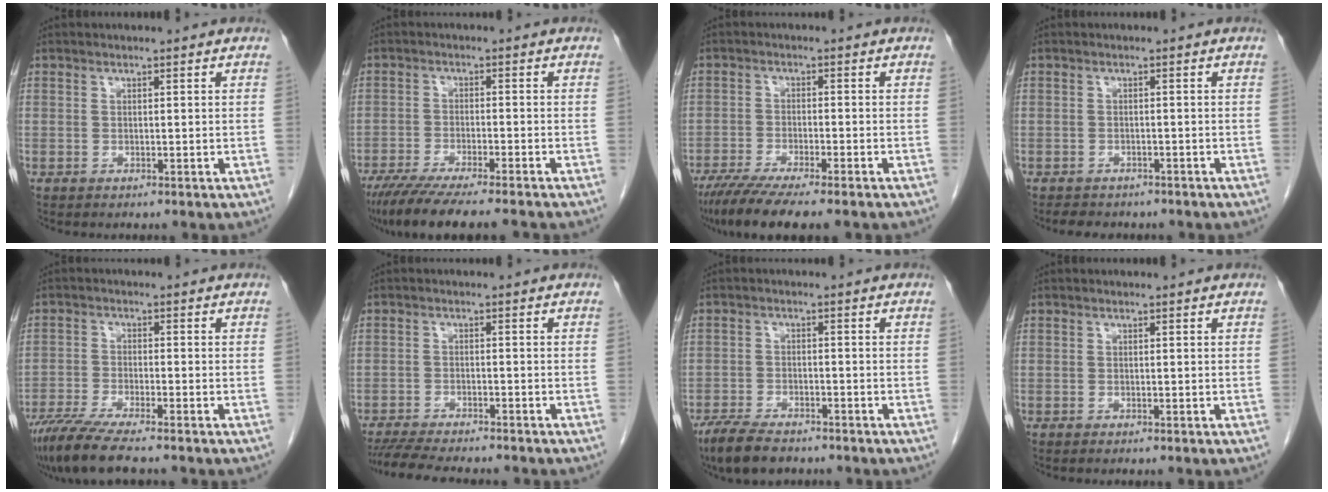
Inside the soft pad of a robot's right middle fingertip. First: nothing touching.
{"total": 12.2, "force": [-10.3, 0.3, 6.5], "torque": [-0.092, -0.032, -0.161]}
{"total": 9.6, "force": [-7.7, 0.4, 5.8], "torque": [-0.090, -0.023, -0.123]}
{"total": 4.9, "force": [-4.1, 2.2, 1.4], "torque": [-0.025, -0.002, -0.051]}
{"total": 8.5, "force": [-7.1, -0.1, 4.7], "torque": [-0.078, -0.026, -0.121]}
{"total": 10.8, "force": [-9.7, 1.2, 4.8], "torque": [-0.069, -0.013, -0.145]}
{"total": 7.2, "force": [-5.8, 2.2, 3.7], "torque": [-0.070, -0.013, -0.099]}
{"total": 0.6, "force": [-0.5, 0.0, 0.3], "torque": [-0.007, -0.001, -0.005]}